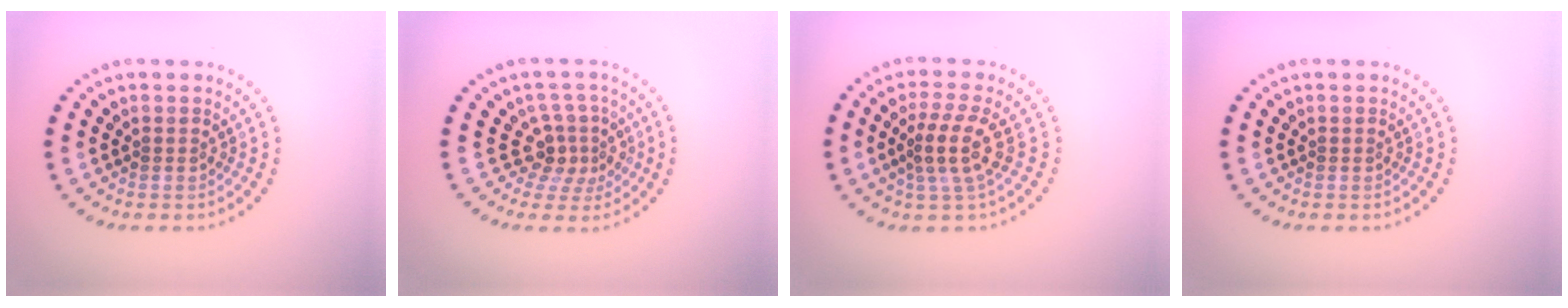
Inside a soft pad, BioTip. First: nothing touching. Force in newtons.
{"total": 3.1, "press": 2.3, "slide": 2.1}
{"total": 3.2, "press": 2.5, "slide": 1.9}
{"total": 0.0}